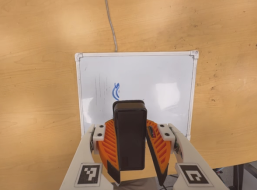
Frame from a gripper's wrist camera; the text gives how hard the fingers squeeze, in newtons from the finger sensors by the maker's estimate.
{"total": 7.9, "left": 8.1, "right": 7.7}